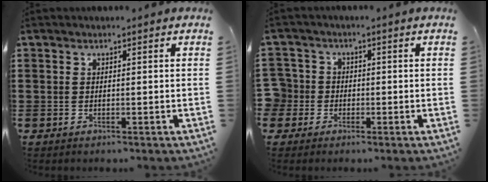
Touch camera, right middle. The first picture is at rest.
{"total": 3.8, "force": [-0.9, 3.7, 0.4], "torque": [-0.040, 0.003, -0.028]}